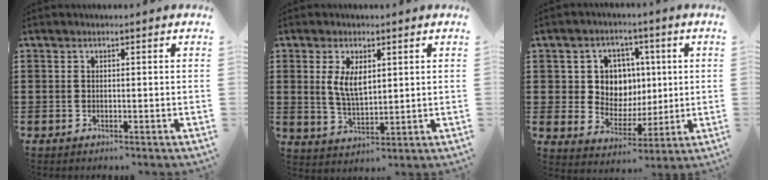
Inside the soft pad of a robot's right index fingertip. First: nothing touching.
{"total": 5.0, "force": [1.4, 2.4, 4.2], "torque": [-0.080, 0.002, 0.023]}
{"total": 7.5, "force": [1.8, 6.7, 2.8], "torque": [-0.073, 0.010, 0.032]}